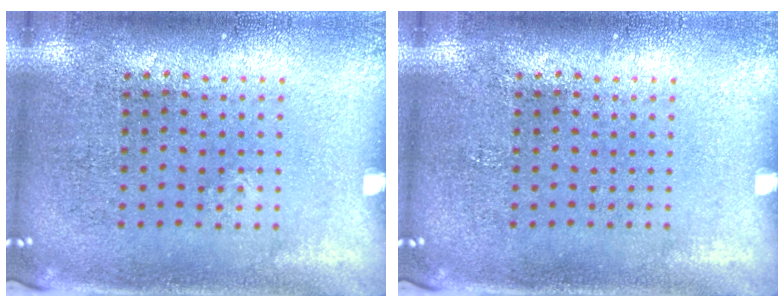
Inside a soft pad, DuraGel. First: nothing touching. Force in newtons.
{"total": 0.0}